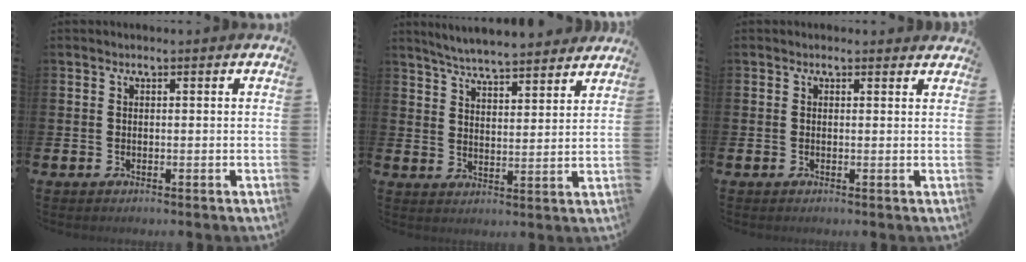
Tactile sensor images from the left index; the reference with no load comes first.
{"total": 5.8, "force": [5.7, 0.3, 0.9], "torque": [-0.036, -0.035, 0.100]}
{"total": 0.5, "force": [0.4, 0.2, 0.1], "torque": [0.005, 0.000, 0.006]}